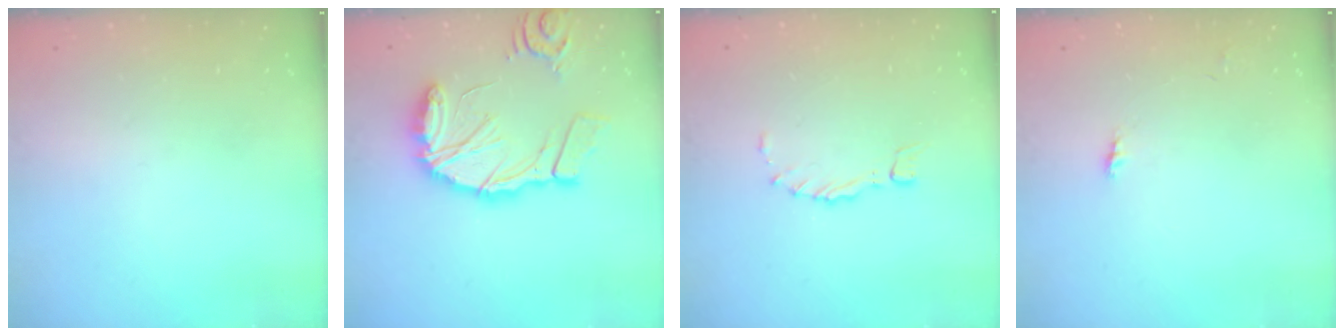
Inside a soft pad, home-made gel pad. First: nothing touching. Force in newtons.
{"total": 17.5, "press": 17.4, "slide": 1.8}
{"total": 0.8, "press": 0.7, "slide": 0.3}
{"total": 2.9, "press": 2.9, "slide": 0.3}